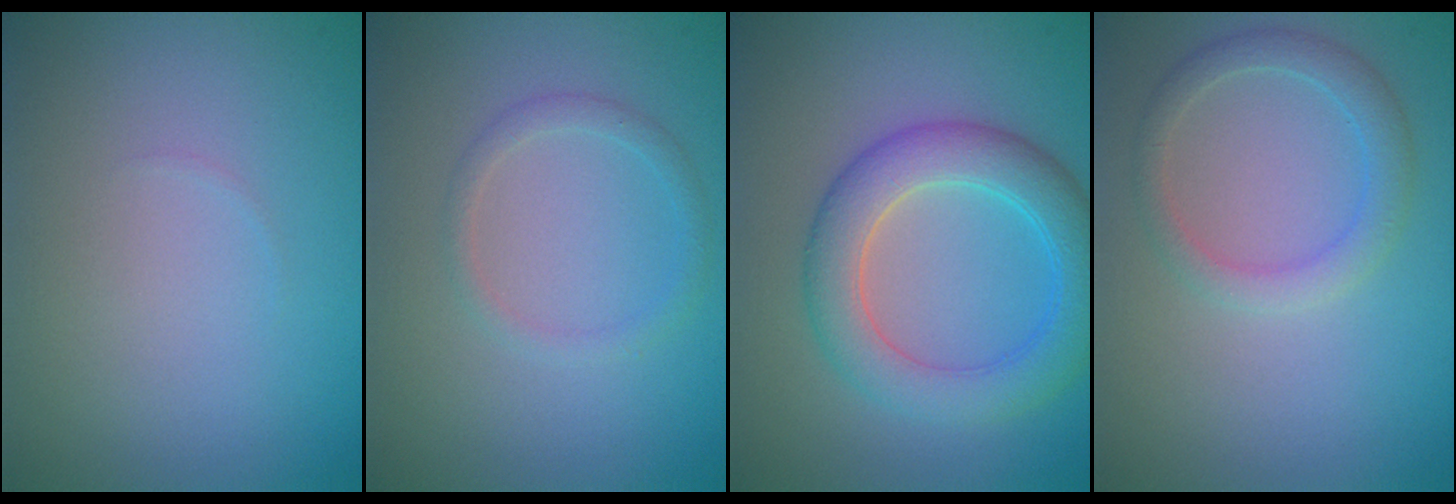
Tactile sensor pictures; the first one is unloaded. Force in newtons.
{"total": 1.3, "press": 1.3, "slide": 0.1}
{"total": 5.5, "press": 5.5, "slide": 0.2}
{"total": 2.4, "press": 2.4, "slide": 0.1}